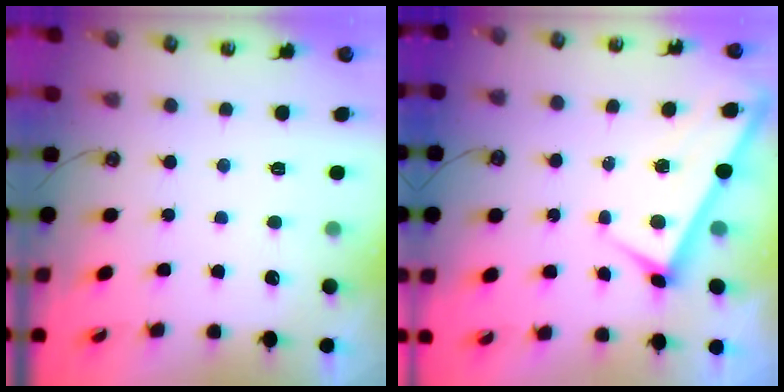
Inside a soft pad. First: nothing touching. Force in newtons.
{"total": 1.7, "press": 1.7, "slide": 0.1}